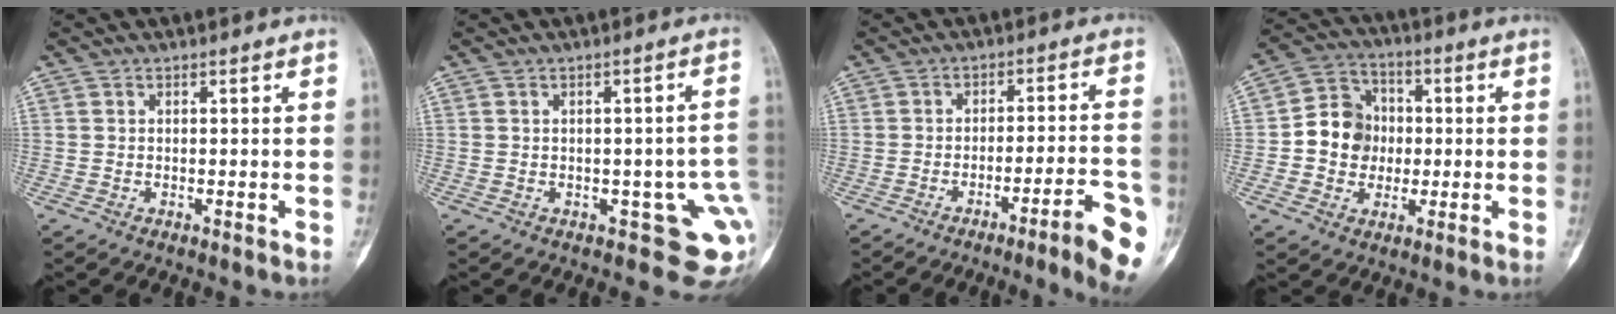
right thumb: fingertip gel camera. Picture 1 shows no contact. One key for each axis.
{"total": 8.5, "fx": -1.9, "fy": 4.1, "fz": 7.3, "tx": -0.053, "ty": 0.003, "tz": -0.018}
{"total": 10.9, "fx": -5.5, "fy": 1.3, "fz": 9.3, "tx": -0.120, "ty": 0.022, "tz": -0.075}
{"total": 10.6, "fx": -0.4, "fy": 9.4, "fz": 4.7, "tx": -0.042, "ty": 0.024, "tz": -0.016}